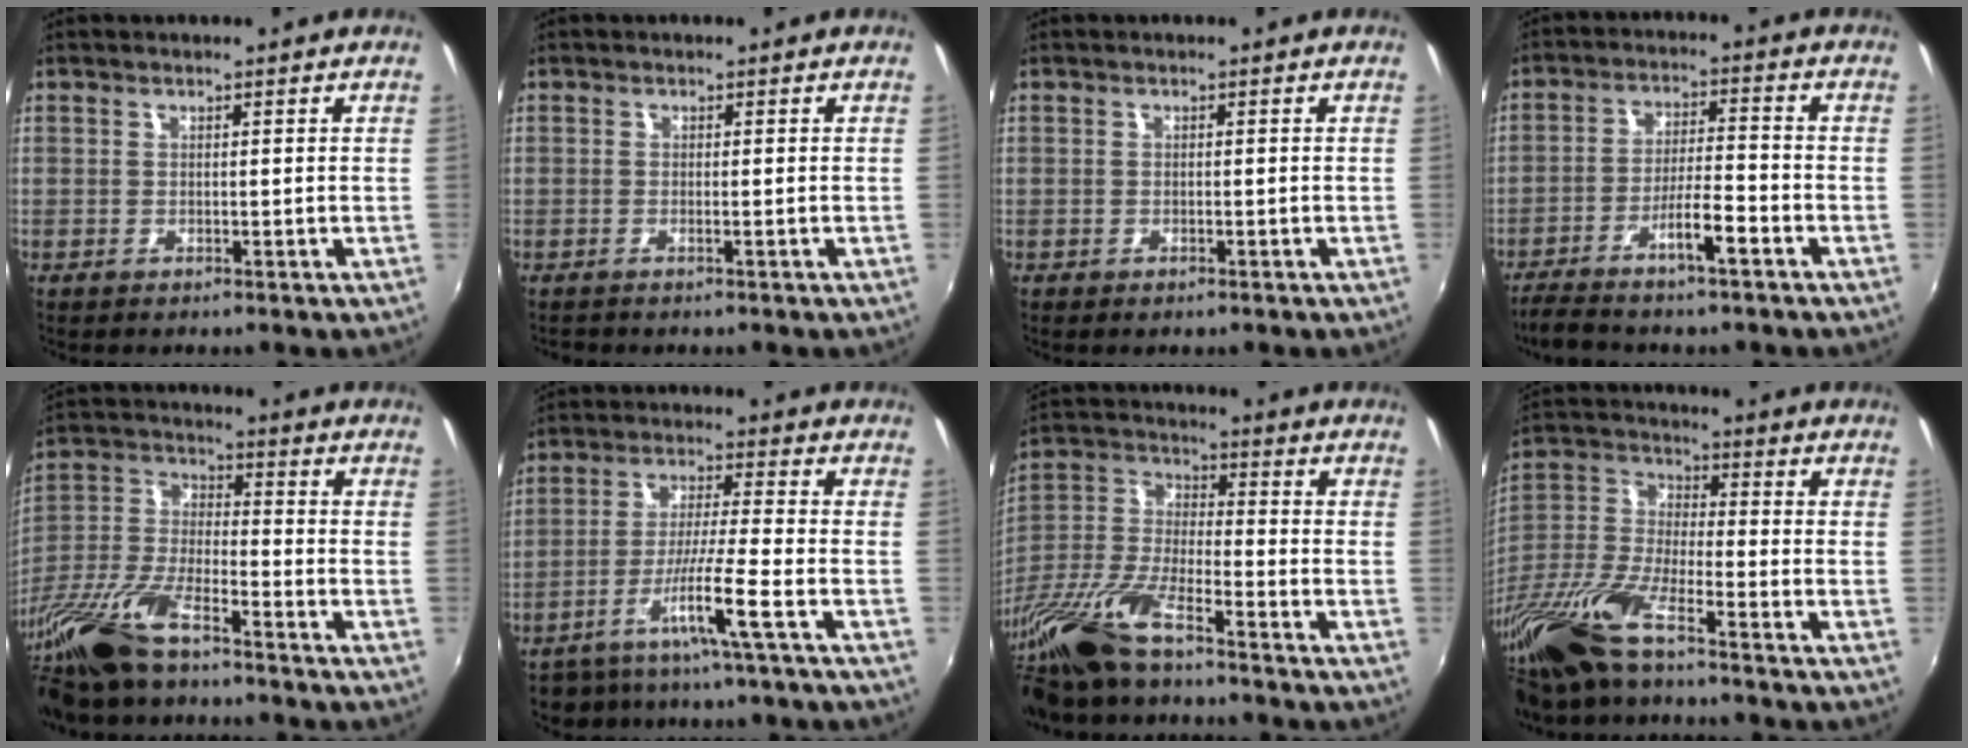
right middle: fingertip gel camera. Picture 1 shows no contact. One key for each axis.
{"total": 0.6, "fx": -0.6, "fy": -0.1, "fz": 0.3, "tx": -0.003, "ty": 0.002, "tz": -0.013}
{"total": 0.8, "fx": -0.6, "fy": 0.5, "fz": 0.2, "tx": -0.006, "ty": -0.005, "tz": -0.010}
{"total": 7.9, "fx": -5.6, "fy": 0.8, "fz": 5.6, "tx": -0.118, "ty": 0.004, "tz": -0.097}
{"total": 16.2, "fx": -11.9, "fy": 4.3, "fz": 10.1, "tx": -0.232, "ty": -0.022, "tz": -0.240}
{"total": 7.2, "fx": -4.4, "fy": 0.1, "fz": 5.7, "tx": -0.115, "ty": -0.001, "tz": -0.078}
{"total": 16.1, "fx": -12.0, "fy": 3.3, "fz": 10.2, "tx": -0.232, "ty": -0.023, "tz": -0.244}
{"total": 17.1, "fx": -12.2, "fy": 3.6, "fz": 11.4, "tx": -0.258, "ty": -0.028, "tz": -0.249}